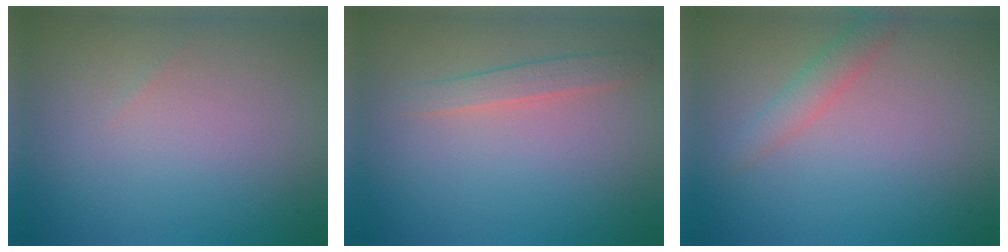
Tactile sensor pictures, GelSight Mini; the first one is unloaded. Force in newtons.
{"total": 1.6, "press": 1.6, "slide": 0.0}
{"total": 1.9, "press": 1.9, "slide": 0.0}